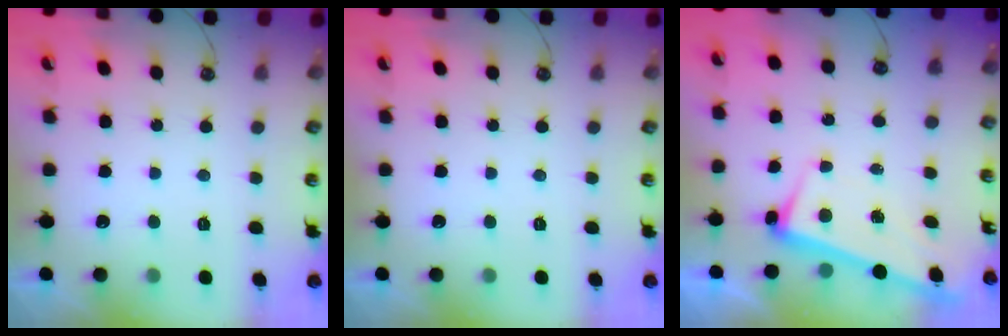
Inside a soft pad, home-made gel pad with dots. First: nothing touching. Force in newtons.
{"total": 0.0}
{"total": 2.6, "press": 2.4, "slide": 0.9}